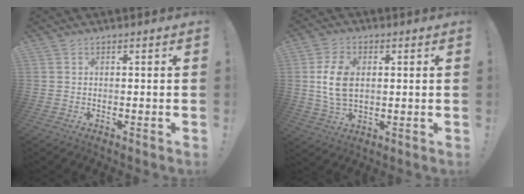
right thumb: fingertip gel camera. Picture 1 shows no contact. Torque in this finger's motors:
{"motor_torque": [0.01, 0.56, 0.65, -0.06, 0.23]}